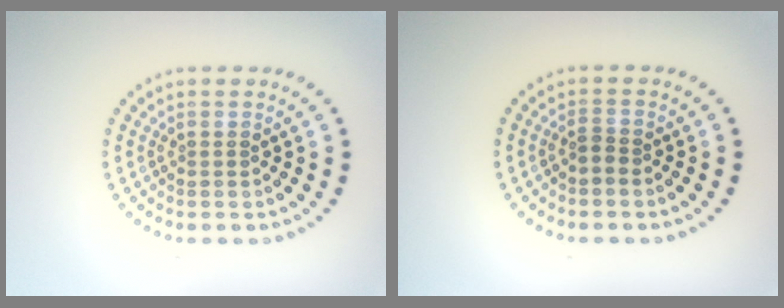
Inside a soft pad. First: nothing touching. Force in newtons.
{"total": 1.2, "press": 0.8, "slide": 0.9}